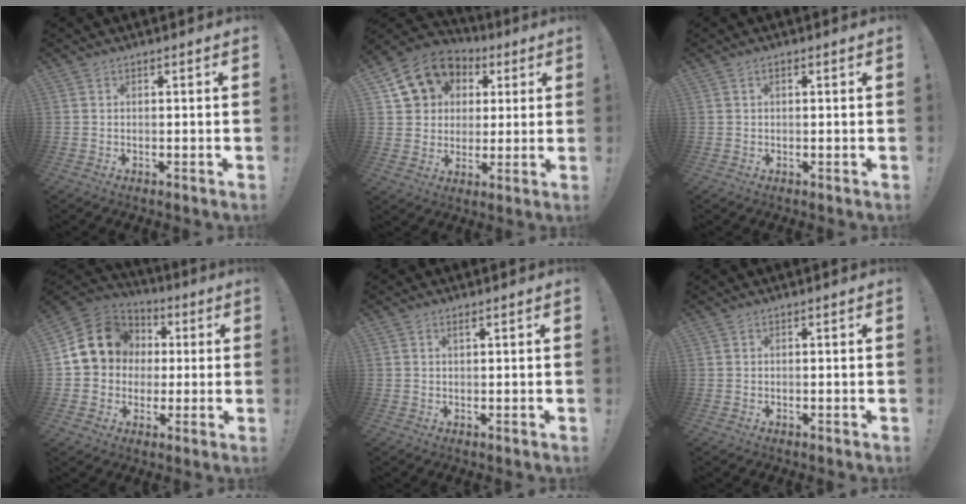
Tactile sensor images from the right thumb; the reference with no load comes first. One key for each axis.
{"total": 14.5, "fx": 6.5, "fy": 11.8, "fz": 5.5, "tx": -0.086, "ty": -0.026, "tz": 0.135}
{"total": 0.8, "fx": 0.2, "fy": 0.4, "fz": 0.7, "tx": -0.015, "ty": 0.002, "tz": 0.003}
{"total": 15.5, "fx": 3.1, "fy": 13.6, "fz": 6.7, "tx": -0.096, "ty": 0.001, "tz": 0.077}
{"total": 1.0, "fx": 0.6, "fy": 0.0, "fz": 0.8, "tx": -0.012, "ty": 0.000, "tz": 0.008}
{"total": 0.0}